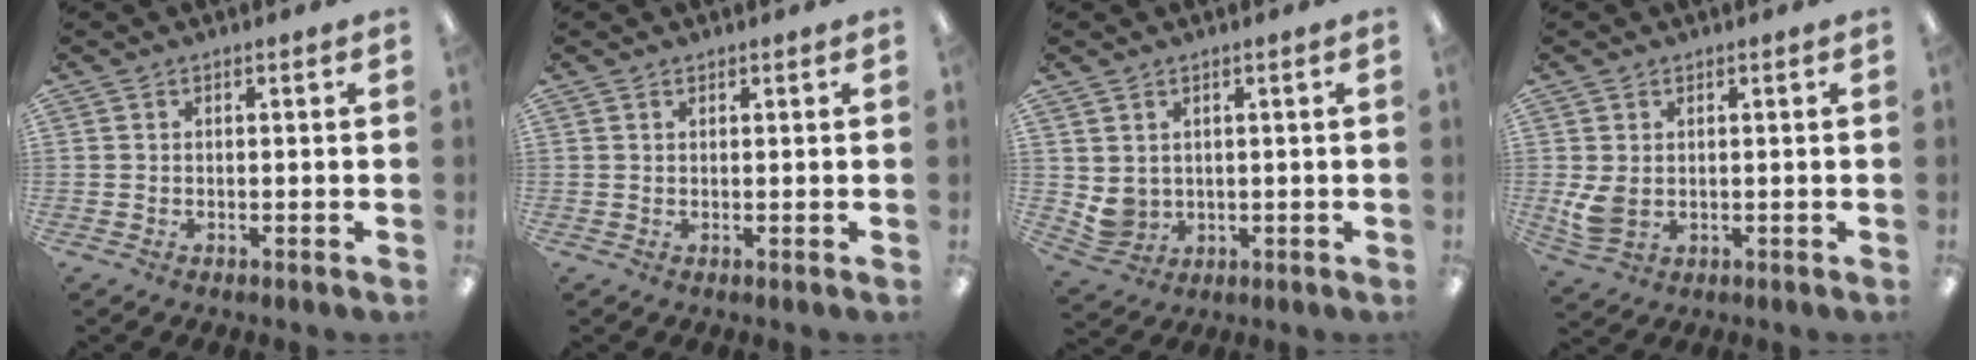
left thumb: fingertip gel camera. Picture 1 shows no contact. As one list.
[{"total": 0.7, "force": [0.5, 0.3, 0.2], "torque": [-0.005, 0.002, 0.010]}, {"total": 4.5, "force": [2.0, 3.9, 1.3], "torque": [-0.033, -0.009, 0.039]}, {"total": 4.9, "force": [0.6, 3.7, 3.2], "torque": [-0.062, -0.001, 0.014]}]